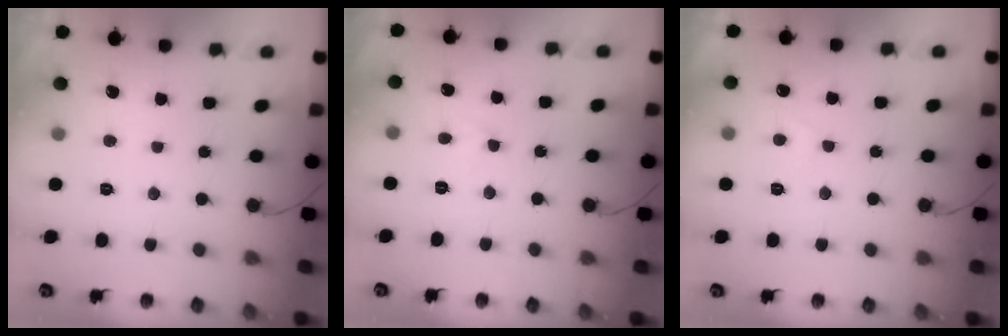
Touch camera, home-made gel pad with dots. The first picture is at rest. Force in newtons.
{"total": 2.8, "press": 2.8, "slide": 0.2}
{"total": 2.1, "press": 2.0, "slide": 0.5}